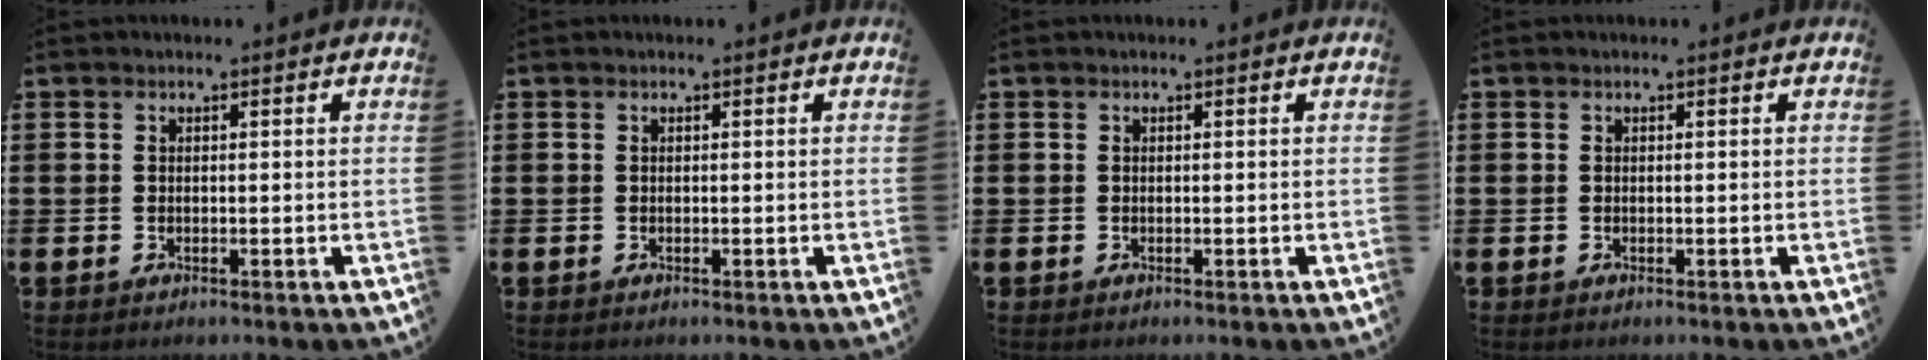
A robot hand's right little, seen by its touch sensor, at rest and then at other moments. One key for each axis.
{"total": 0.0}
{"total": 0.0}
{"total": 0.0}